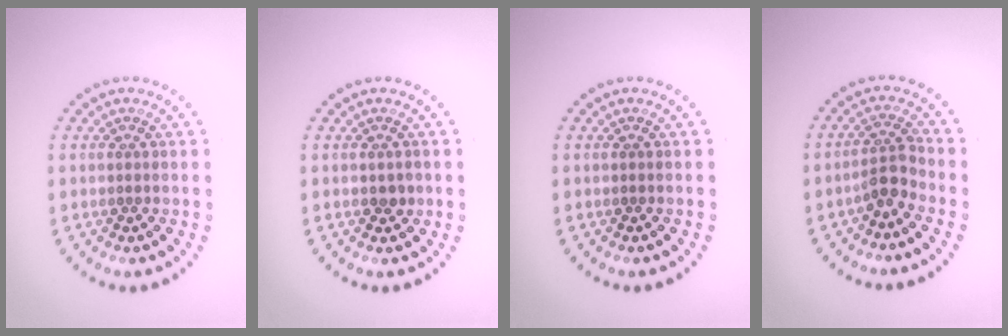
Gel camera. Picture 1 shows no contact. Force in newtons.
{"total": 1.1, "press": 1.1, "slide": 0.1}
{"total": 0.0}
{"total": 2.4, "press": 1.7, "slide": 1.6}